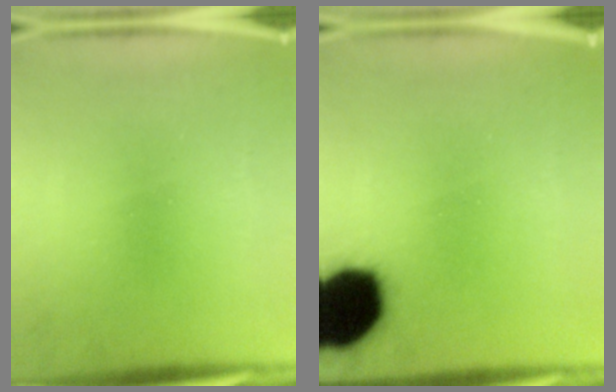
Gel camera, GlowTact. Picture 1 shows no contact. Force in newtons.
{"total": 18.7}